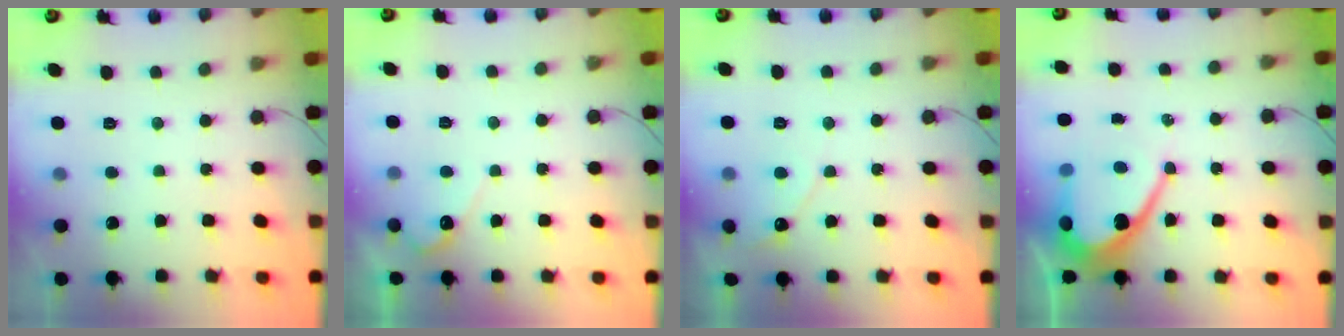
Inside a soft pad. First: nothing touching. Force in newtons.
{"total": 3.6, "press": 3.6, "slide": 0.3}
{"total": 5.2, "press": 5.2, "slide": 0.5}
{"total": 11.7, "press": 11.7, "slide": 1.2}